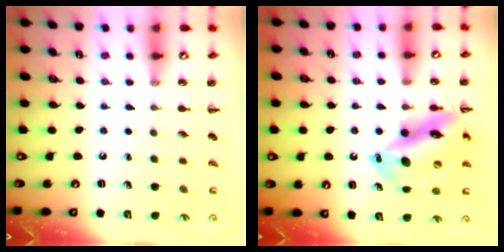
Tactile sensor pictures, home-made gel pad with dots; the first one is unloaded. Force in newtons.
{"total": 16.9, "press": 16.7, "slide": 3.0}